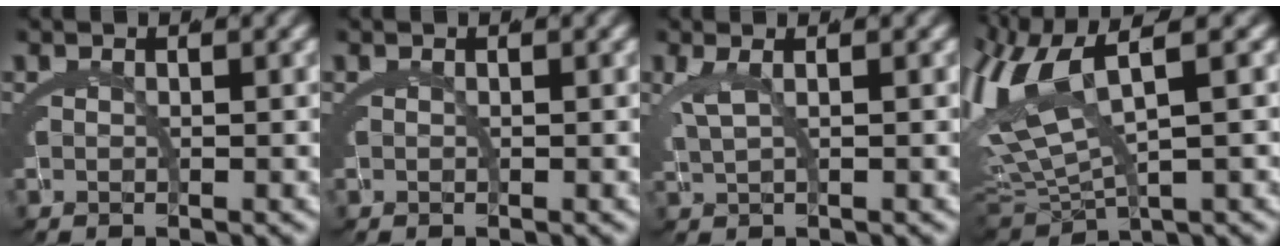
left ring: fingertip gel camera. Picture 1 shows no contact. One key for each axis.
{"total": 0.0}
{"total": 2.1, "fx": 0.7, "fy": 0.7, "fz": 1.9, "tx": -0.040, "ty": 0.000, "tz": 0.016}
{"total": 7.9, "fx": 1.2, "fy": 5.1, "fz": 5.9, "tx": -0.136, "ty": -0.008, "tz": 0.025}